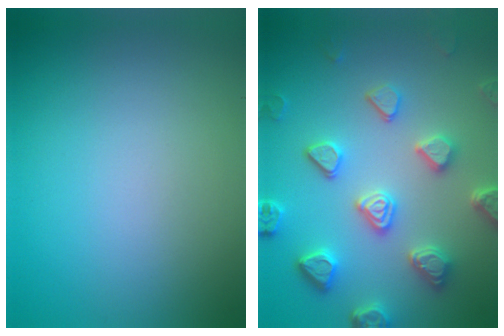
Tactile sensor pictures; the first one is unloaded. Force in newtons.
{"total": 5.5, "press": 4.9, "slide": 2.5}